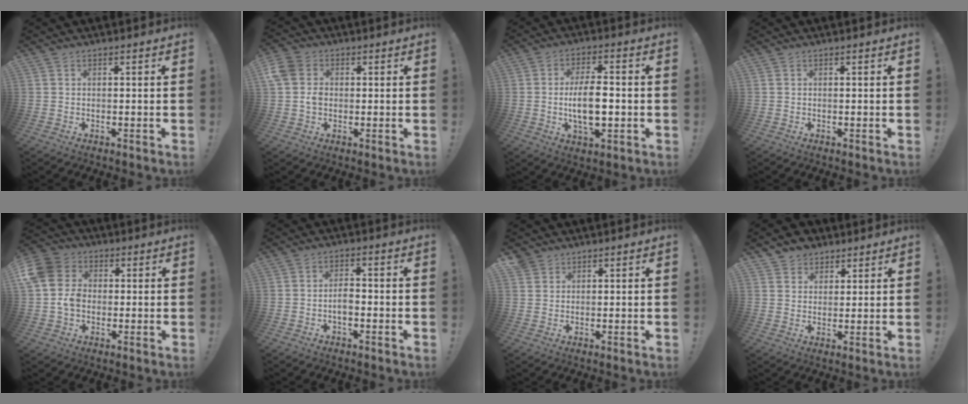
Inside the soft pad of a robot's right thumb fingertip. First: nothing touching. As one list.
[{"total": 6.2, "force": [0.0, 5.3, 3.3], "torque": [-0.062, 0.002, -0.002]}, {"total": 10.9, "force": [-1.3, 4.6, 9.8], "torque": [-0.164, -0.003, -0.027]}, {"total": 0.0}, {"total": 9.8, "force": [-0.5, 8.4, 5.1], "torque": [-0.105, 0.010, -0.008]}, {"total": 3.6, "force": [-1.3, 1.8, 2.8], "torque": [-0.048, 0.001, -0.028]}, {"total": 2.5, "force": [2.0, 1.5, 0.4], "torque": [-0.006, -0.011, 0.037]}, {"total": 4.9, "force": [3.1, 3.8, 0.3], "torque": [-0.005, -0.019, 0.059]}]